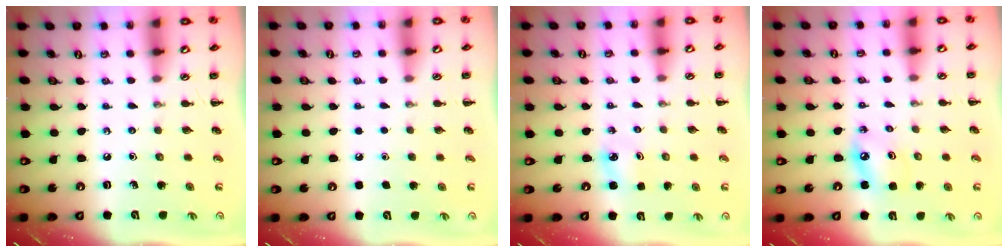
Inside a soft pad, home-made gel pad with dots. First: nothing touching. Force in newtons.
{"total": 1.8, "press": 1.8, "slide": 0.1}
{"total": 3.6, "press": 3.4, "slide": 1.1}
{"total": 5.4, "press": 5.3, "slide": 1.2}